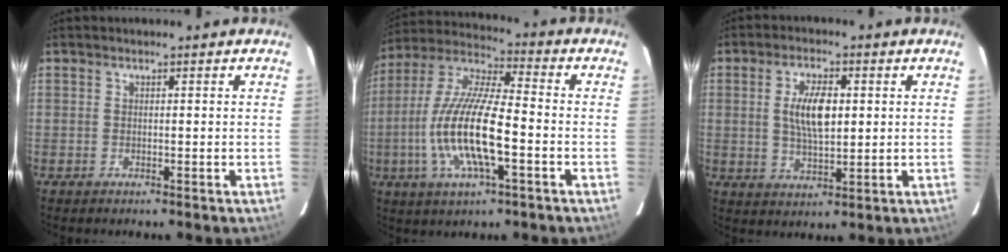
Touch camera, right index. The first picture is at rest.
{"total": 16.8, "force": [-4.4, 4.3, 15.7], "torque": [-0.315, -0.010, -0.086]}
{"total": 8.0, "force": [1.3, 3.5, 7.1], "torque": [-0.132, 0.004, 0.026]}